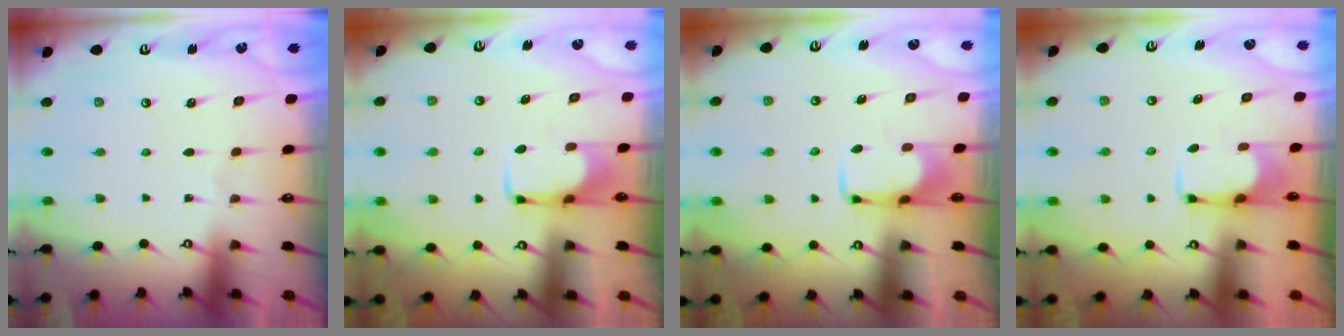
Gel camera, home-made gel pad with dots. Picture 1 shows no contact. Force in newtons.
{"total": 1.7, "press": 1.6, "slide": 0.4}
{"total": 1.8, "press": 1.8, "slide": 0.4}
{"total": 2.5, "press": 2.3, "slide": 0.9}